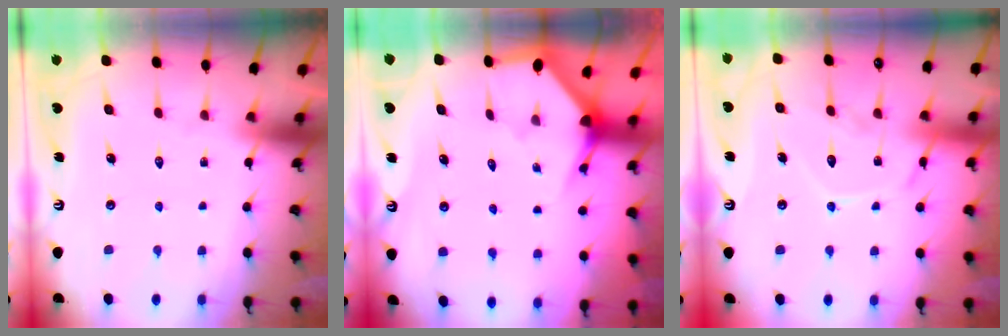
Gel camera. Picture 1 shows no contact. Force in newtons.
{"total": 2.9, "press": 2.9, "slide": 0.2}
{"total": 12.0, "press": 12.0, "slide": 0.9}